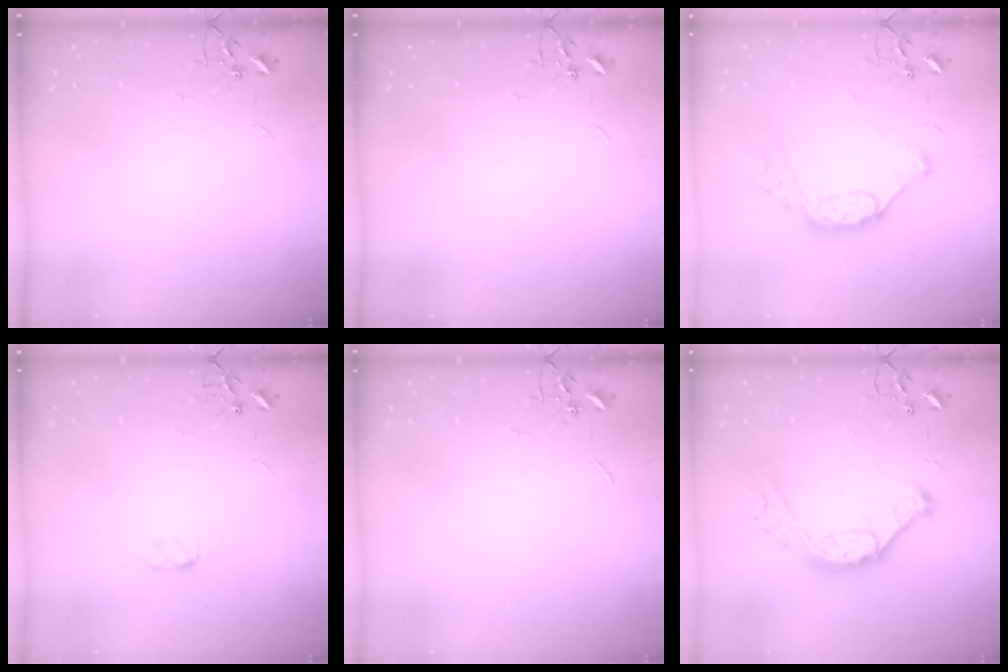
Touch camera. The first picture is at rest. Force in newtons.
{"total": 0.0}
{"total": 10.6, "press": 10.6, "slide": 0.6}
{"total": 3.9, "press": 3.8, "slide": 0.6}
{"total": 0.0}
{"total": 14.2, "press": 14.1, "slide": 0.9}